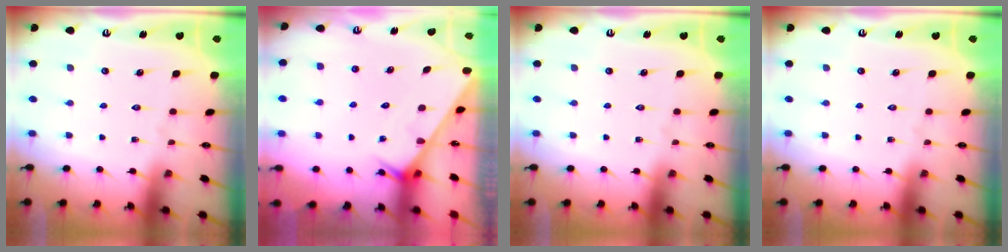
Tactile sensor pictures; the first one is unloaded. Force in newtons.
{"total": 2.0, "press": 2.0, "slide": 0.0}
{"total": 0.0}
{"total": 0.0}